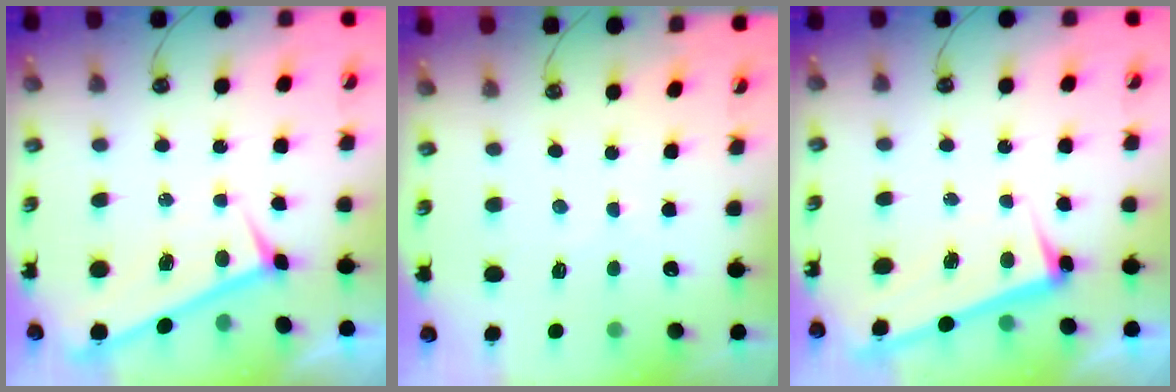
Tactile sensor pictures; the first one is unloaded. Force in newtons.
{"total": 0.9, "press": 0.9, "slide": 0.4}
{"total": 2.6, "press": 2.5, "slide": 0.7}